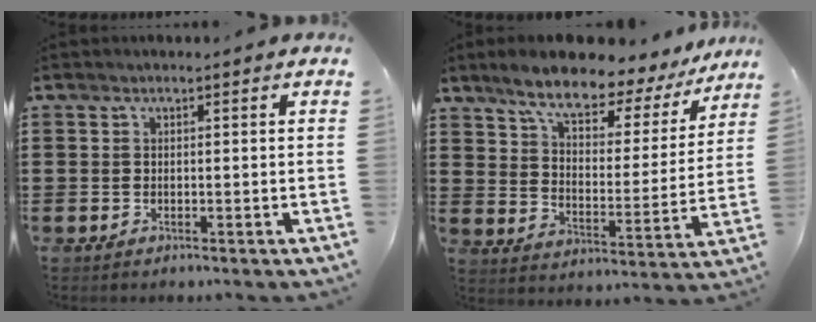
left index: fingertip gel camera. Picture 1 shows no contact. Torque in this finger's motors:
{"motor_torque": [1.88, -0.26, 1.00, 0.21]}